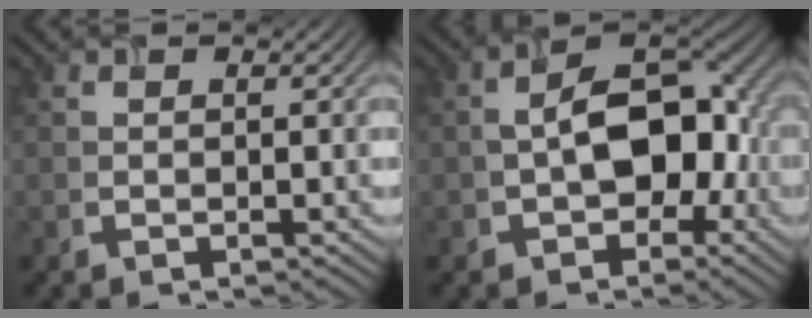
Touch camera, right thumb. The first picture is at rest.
{"total": 9.7, "force": [-1.2, 6.2, 7.4], "torque": [-0.109, 0.004, -0.020]}